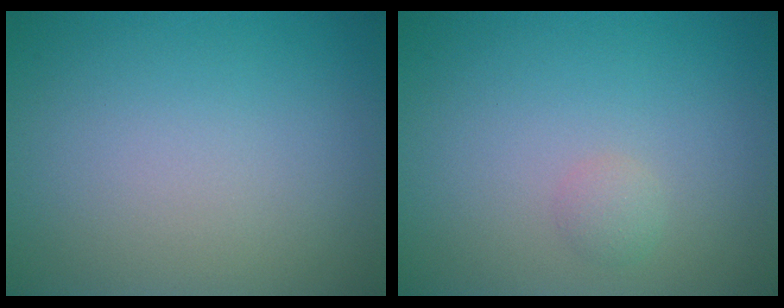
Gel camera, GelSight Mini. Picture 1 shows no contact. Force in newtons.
{"total": 1.0, "press": 1.0, "slide": 0.1}